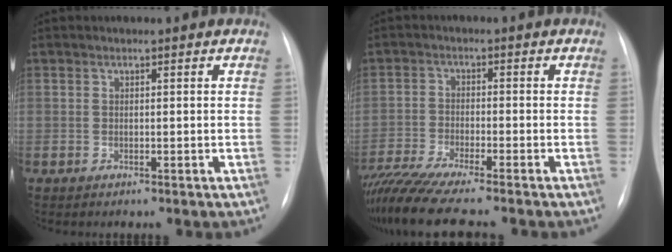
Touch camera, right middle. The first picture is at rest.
{"total": 12.6, "force": [-10.8, 0.1, 6.6], "torque": [-0.117, -0.025, -0.182]}